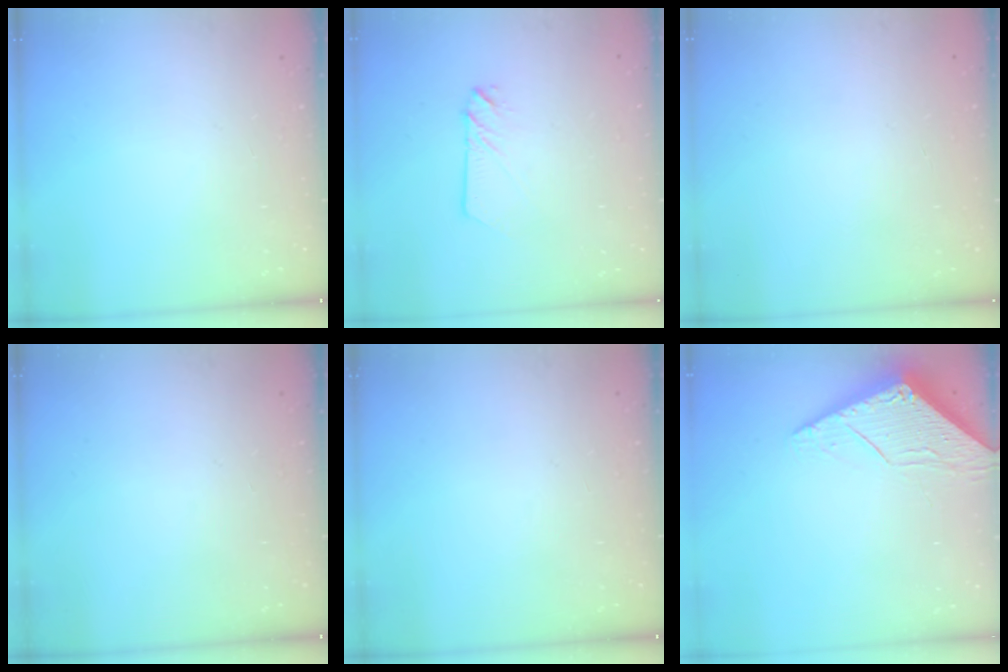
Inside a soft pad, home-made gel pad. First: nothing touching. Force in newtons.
{"total": 2.4, "press": 2.4, "slide": 0.2}
{"total": 0.0}
{"total": 0.0}
{"total": 0.0}
{"total": 6.2, "press": 6.2, "slide": 0.5}